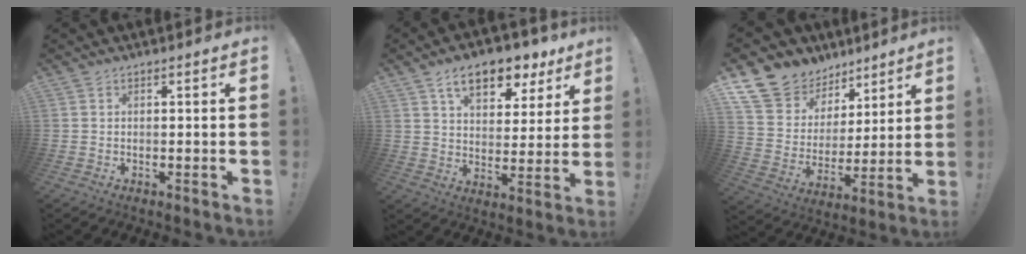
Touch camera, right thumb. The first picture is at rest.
{"total": 13.5, "force": [8.1, 7.3, 7.9], "torque": [-0.125, -0.039, 0.144]}
{"total": 15.4, "force": [10.5, 10.6, 3.9], "torque": [-0.076, -0.069, 0.215]}